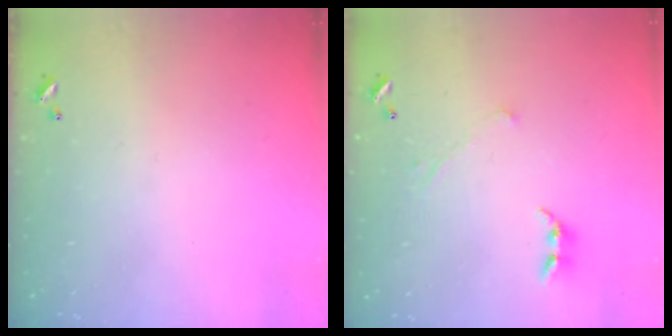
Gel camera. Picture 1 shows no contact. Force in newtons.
{"total": 0.7, "press": 0.3, "slide": 0.6}